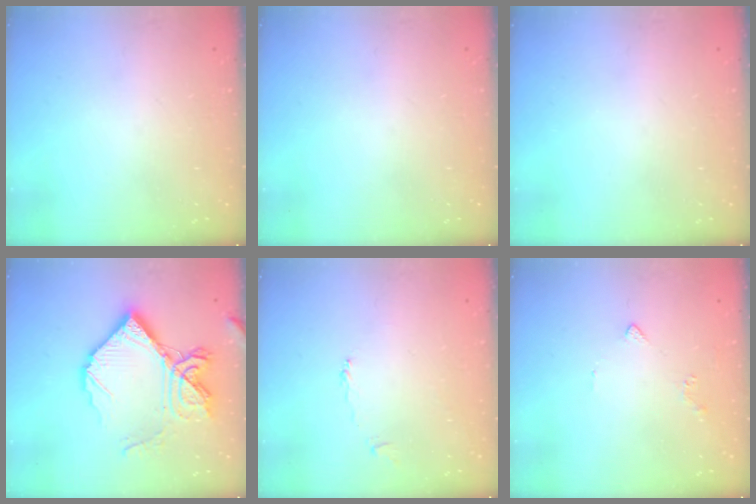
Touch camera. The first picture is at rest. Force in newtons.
{"total": 0.0}
{"total": 0.0}
{"total": 19.8, "press": 19.7, "slide": 2.1}
{"total": 1.9, "press": 1.9, "slide": 0.4}
{"total": 1.8, "press": 1.7, "slide": 0.6}